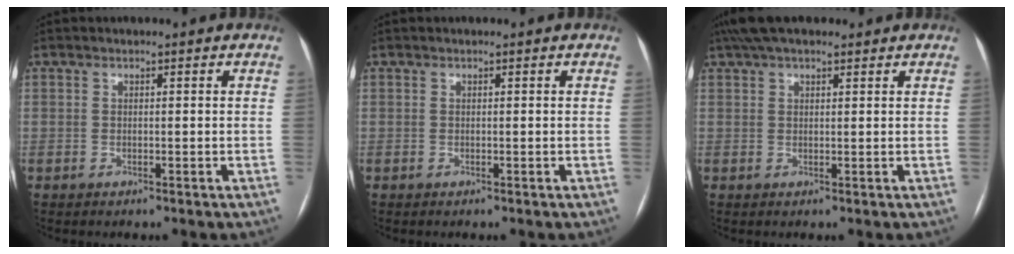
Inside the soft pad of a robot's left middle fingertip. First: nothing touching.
{"total": 0.0}
{"total": 6.5, "force": [5.0, 2.1, 3.7], "torque": [-0.065, 0.043, 0.089]}